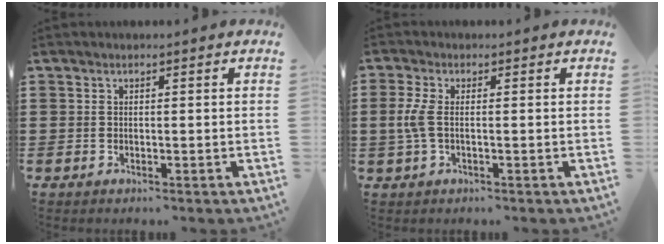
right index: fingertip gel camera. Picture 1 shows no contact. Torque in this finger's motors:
{"motor_torque": [0.14, 0.02, 0.23, 0.09]}